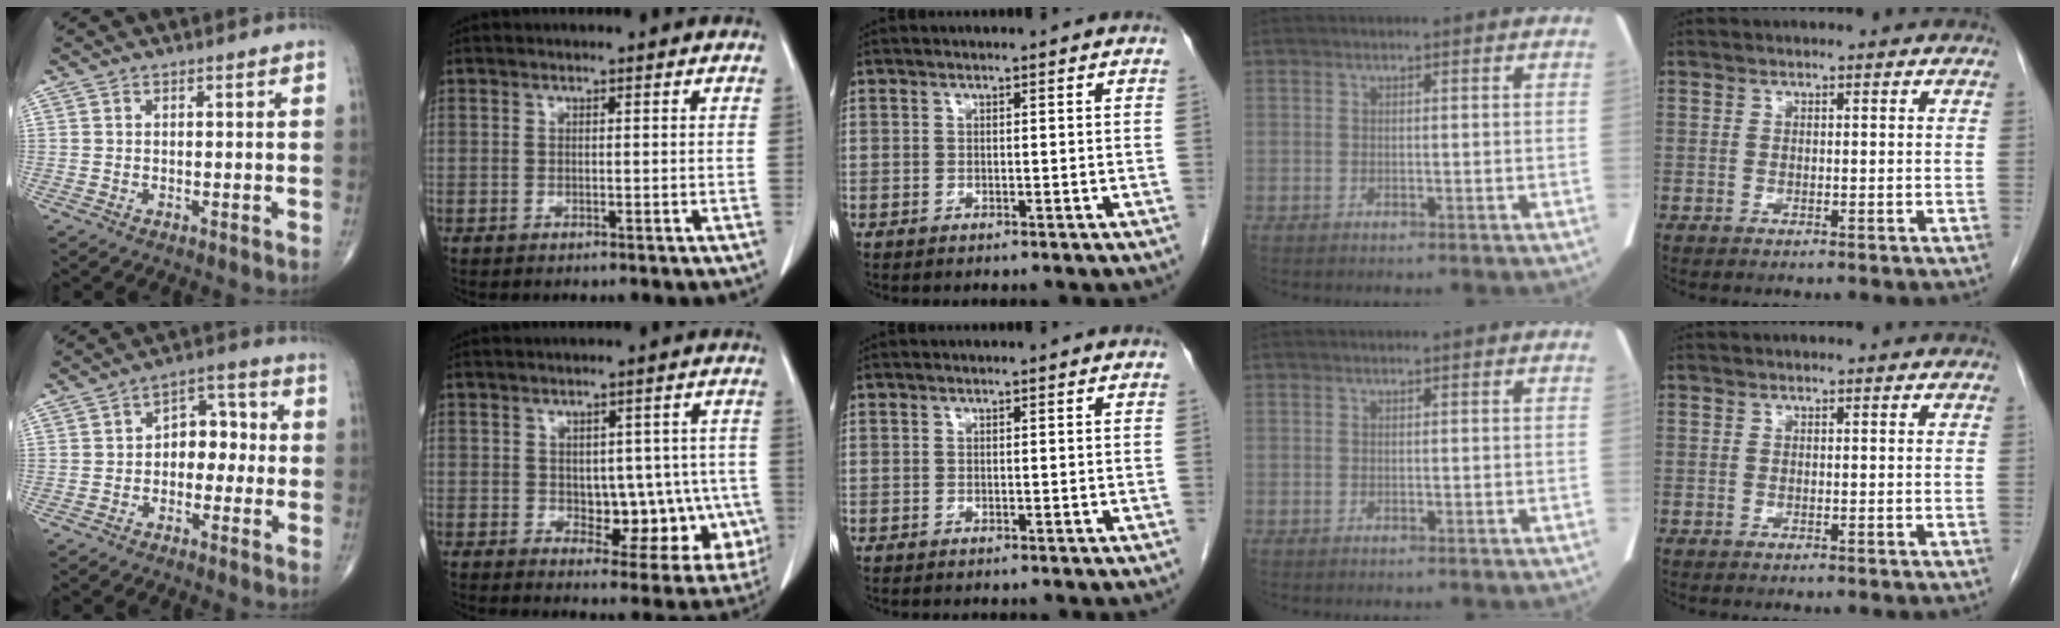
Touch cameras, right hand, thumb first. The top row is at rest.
{"thumb": {"total": 7.3, "force": [-0.7, 5.1, 5.2], "torque": [-0.038, 0.034, -0.023]}, "index": {"total": 10.6, "force": [-1.5, 6.2, 8.5], "torque": [-0.085, 0.015, -0.003]}}